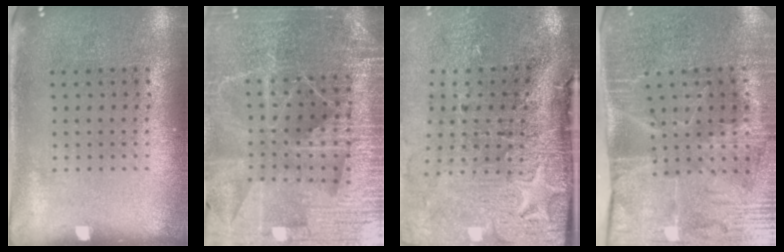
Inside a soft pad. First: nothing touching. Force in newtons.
{"total": 5.5, "press": 4.9, "slide": 2.6}
{"total": 4.9, "press": 3.8, "slide": 3.1}
{"total": 4.3, "press": 3.6, "slide": 2.4}